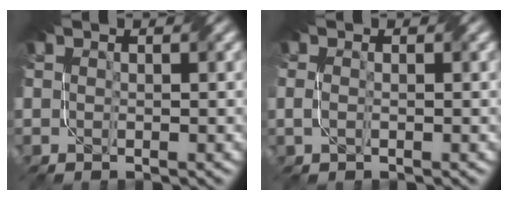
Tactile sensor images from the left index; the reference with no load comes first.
{"total": 1.1, "force": [-0.6, 0.4, 0.8], "torque": [-0.020, 0.001, -0.010]}